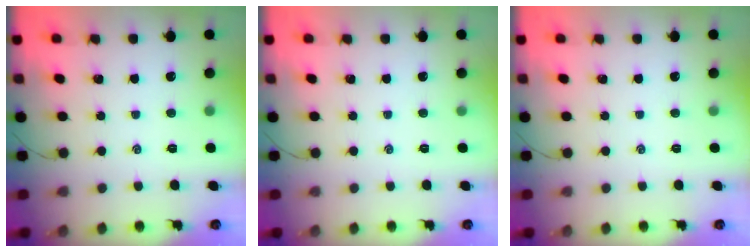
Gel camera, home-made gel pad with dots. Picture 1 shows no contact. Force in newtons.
{"total": 0.0}
{"total": 0.0}